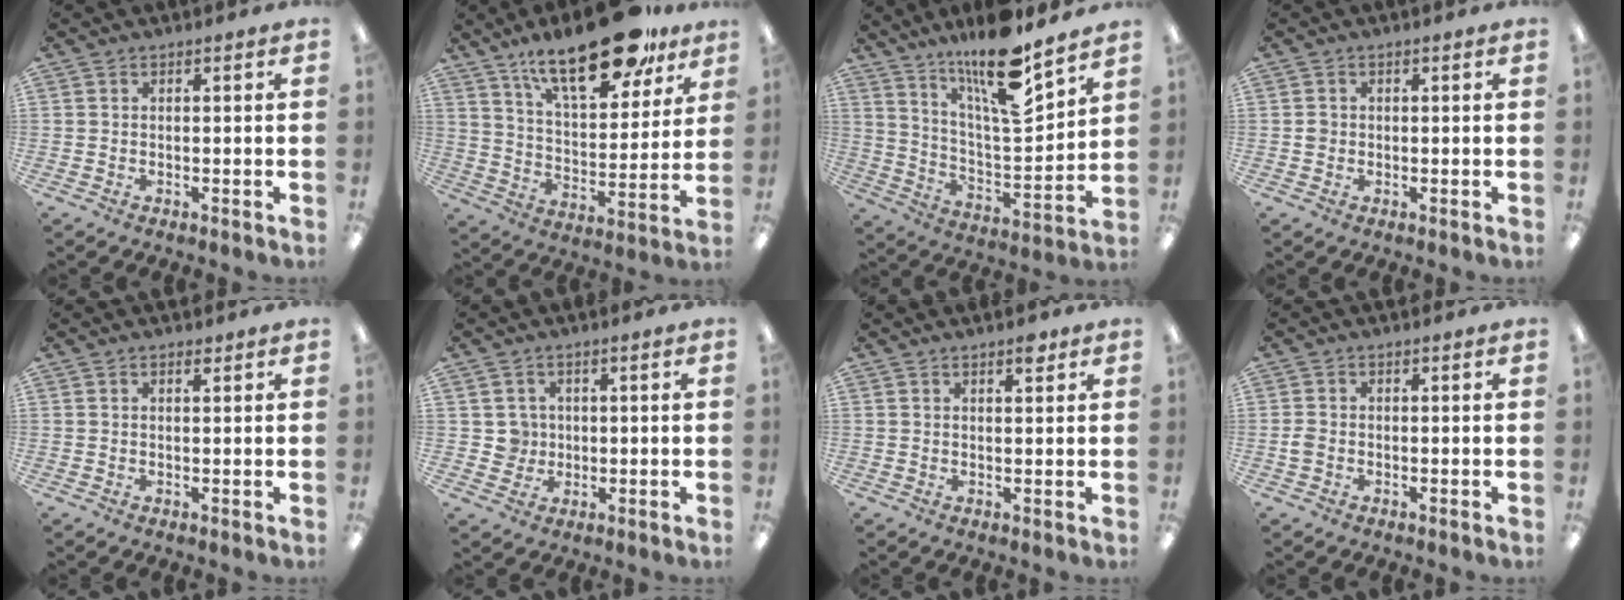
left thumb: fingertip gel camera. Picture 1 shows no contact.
{"total": 22.7, "force": [16.1, 8.5, 13.5], "torque": [-0.208, -0.089, 0.271]}
{"total": 17.9, "force": [13.5, 3.8, 11.1], "torque": [-0.193, -0.093, 0.224]}
{"total": 1.3, "force": [0.0, 1.3, 0.4], "torque": [-0.008, 0.006, -0.002]}
{"total": 1.1, "force": [0.8, 0.4, 0.6], "torque": [-0.006, -0.002, 0.013]}
{"total": 4.0, "force": [0.8, 3.9, 0.2], "torque": [0.000, 0.004, 0.010]}
{"total": 2.9, "force": [2.0, 0.9, 1.9], "torque": [-0.017, -0.008, 0.030]}
{"total": 1.9, "force": [-0.5, 1.5, 1.2], "torque": [-0.021, 0.003, -0.008]}